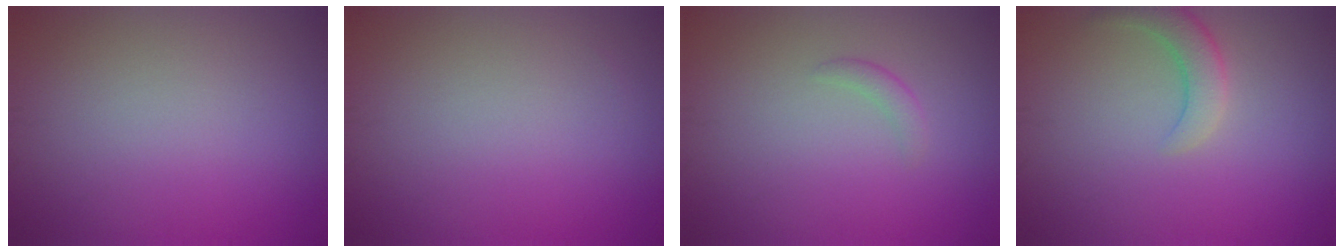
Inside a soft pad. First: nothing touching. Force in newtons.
{"total": 0.0}
{"total": 1.0, "press": 1.0, "slide": 0.0}
{"total": 2.9, "press": 2.8, "slide": 0.3}